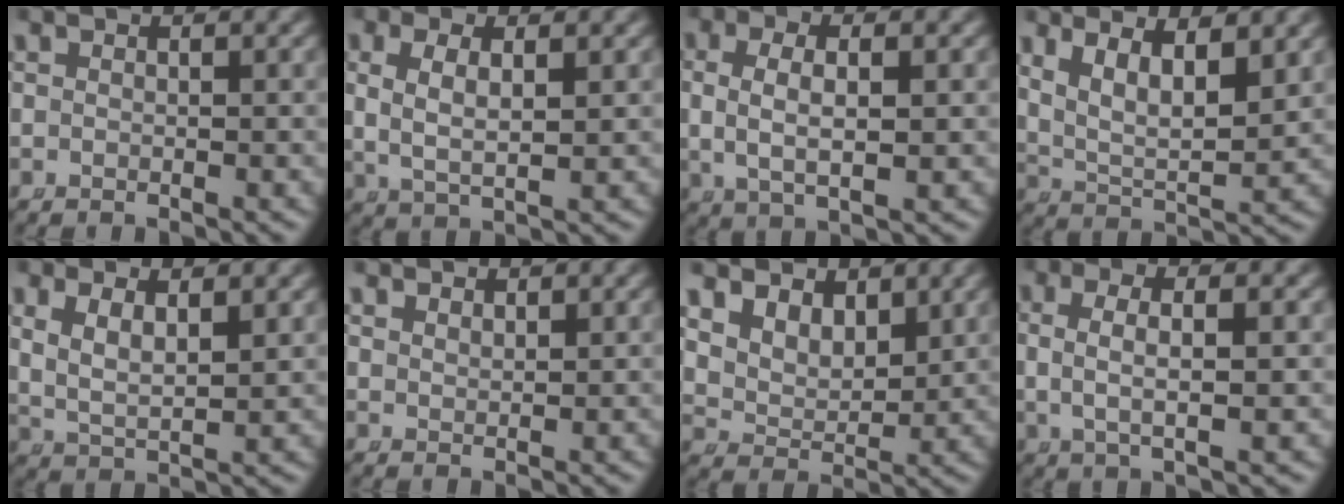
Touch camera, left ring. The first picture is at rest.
{"total": 4.5, "force": [0.8, 2.7, 3.4], "torque": [-0.076, -0.005, 0.021]}
{"total": 4.8, "force": [0.6, 2.4, 4.1], "torque": [-0.082, -0.003, 0.019]}
{"total": 6.5, "force": [2.2, 4.1, 4.6], "torque": [-0.095, -0.015, 0.041]}
{"total": 3.9, "force": [1.3, 2.4, 2.8], "torque": [-0.068, -0.010, 0.028]}
{"total": 1.3, "force": [1.2, 0.2, 0.2], "torque": [-0.003, -0.007, 0.032]}
{"total": 6.9, "force": [3.2, 5.1, 3.3], "torque": [-0.079, -0.008, 0.053]}
{"total": 4.3, "force": [0.9, 1.5, 3.9], "torque": [-0.074, 0.002, 0.020]}